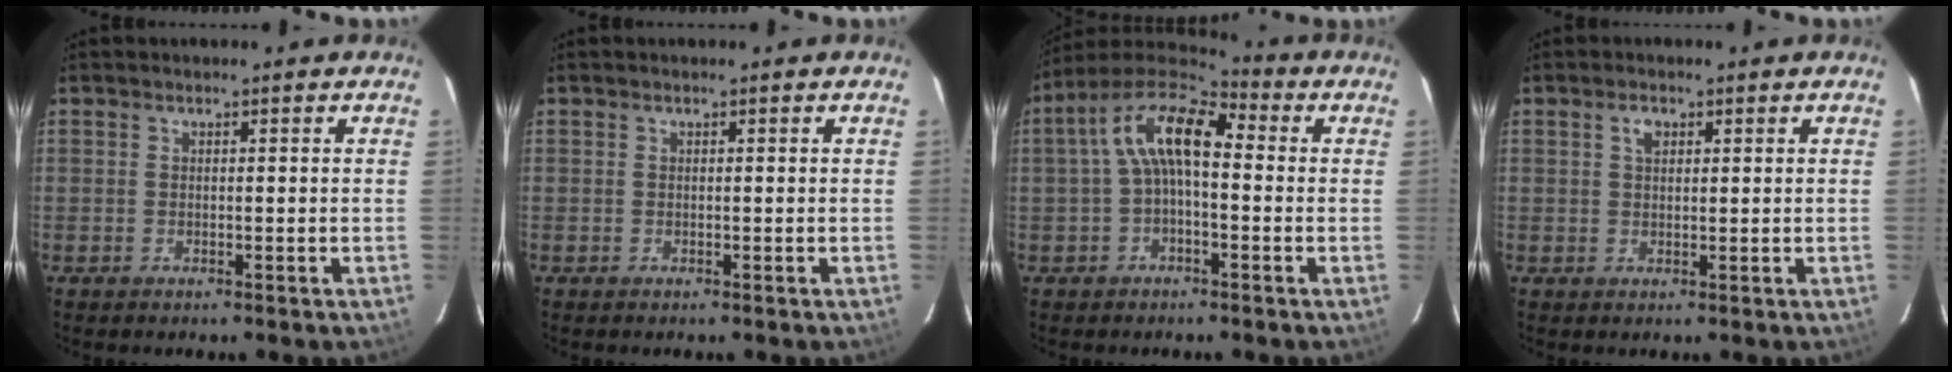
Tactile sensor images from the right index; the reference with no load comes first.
{"total": 0.0}
{"total": 11.2, "force": [0.7, 5.2, 9.9], "torque": [-0.190, 0.032, 0.004]}
{"total": 2.0, "force": [0.9, 1.2, 1.3], "torque": [-0.024, 0.006, 0.015]}